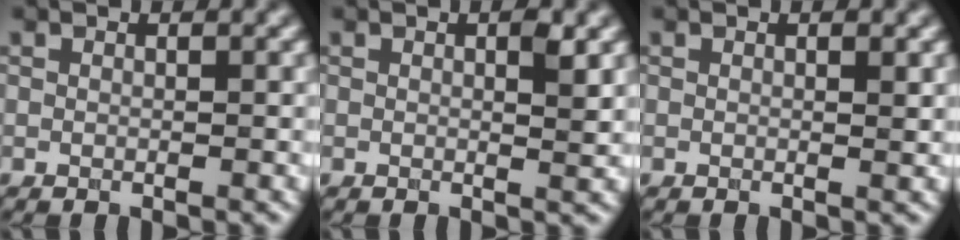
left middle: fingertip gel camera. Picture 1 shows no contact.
{"total": 1.7, "force": [0.5, 0.3, 1.7], "torque": [-0.022, -0.004, 0.005]}
{"total": 0.8, "force": [0.3, 0.2, 0.8], "torque": [-0.010, -0.002, 0.003]}